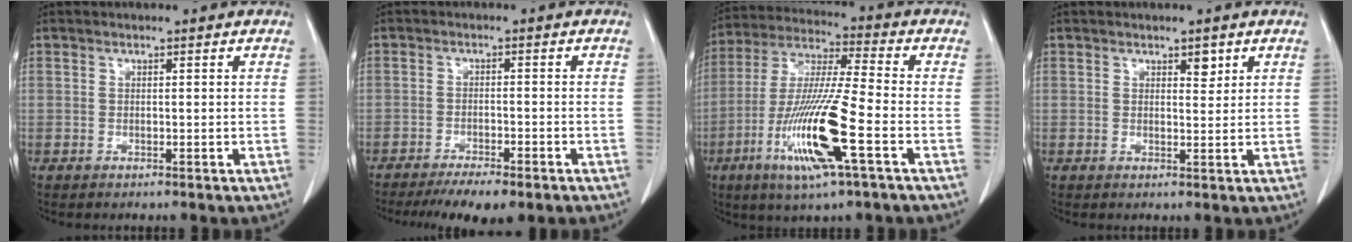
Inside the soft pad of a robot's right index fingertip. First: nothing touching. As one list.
[{"total": 7.7, "force": [-5.9, 1.5, 4.7], "torque": [-0.068, -0.013, -0.089]}, {"total": 16.1, "force": [-5.9, 0.5, 15.0], "torque": [-0.306, -0.021, -0.113]}, {"total": 1.8, "force": [1.1, 0.8, 1.2], "torque": [-0.014, -0.005, 0.017]}]